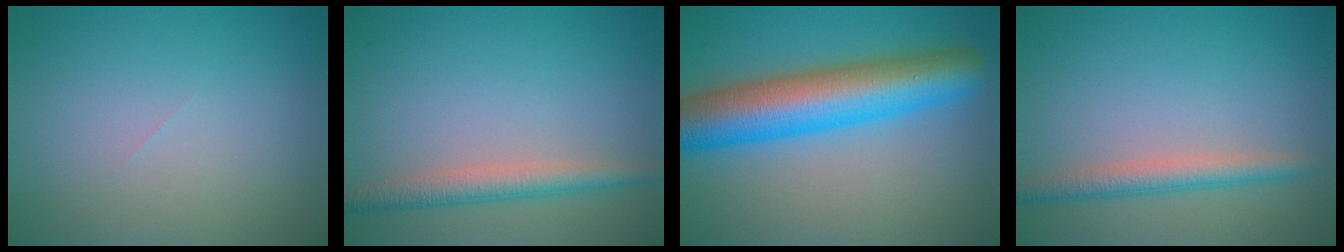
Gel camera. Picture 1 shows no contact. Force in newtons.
{"total": 3.0, "press": 3.0, "slide": 0.1}
{"total": 9.9, "press": 9.9, "slide": 0.2}
{"total": 2.7, "press": 2.7, "slide": 0.2}